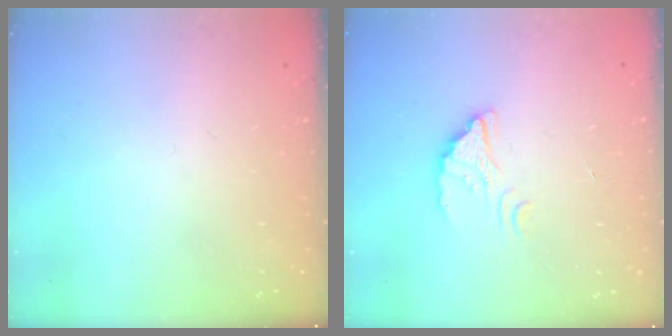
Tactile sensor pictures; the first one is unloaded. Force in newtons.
{"total": 2.1, "press": 2.1, "slide": 0.2}